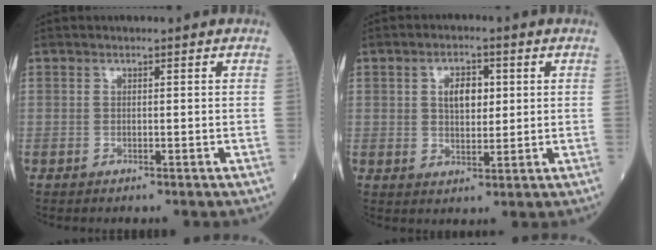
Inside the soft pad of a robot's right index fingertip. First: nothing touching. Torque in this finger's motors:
{"motor_torque": [0.16, 0.12, 0.07, 0.07]}